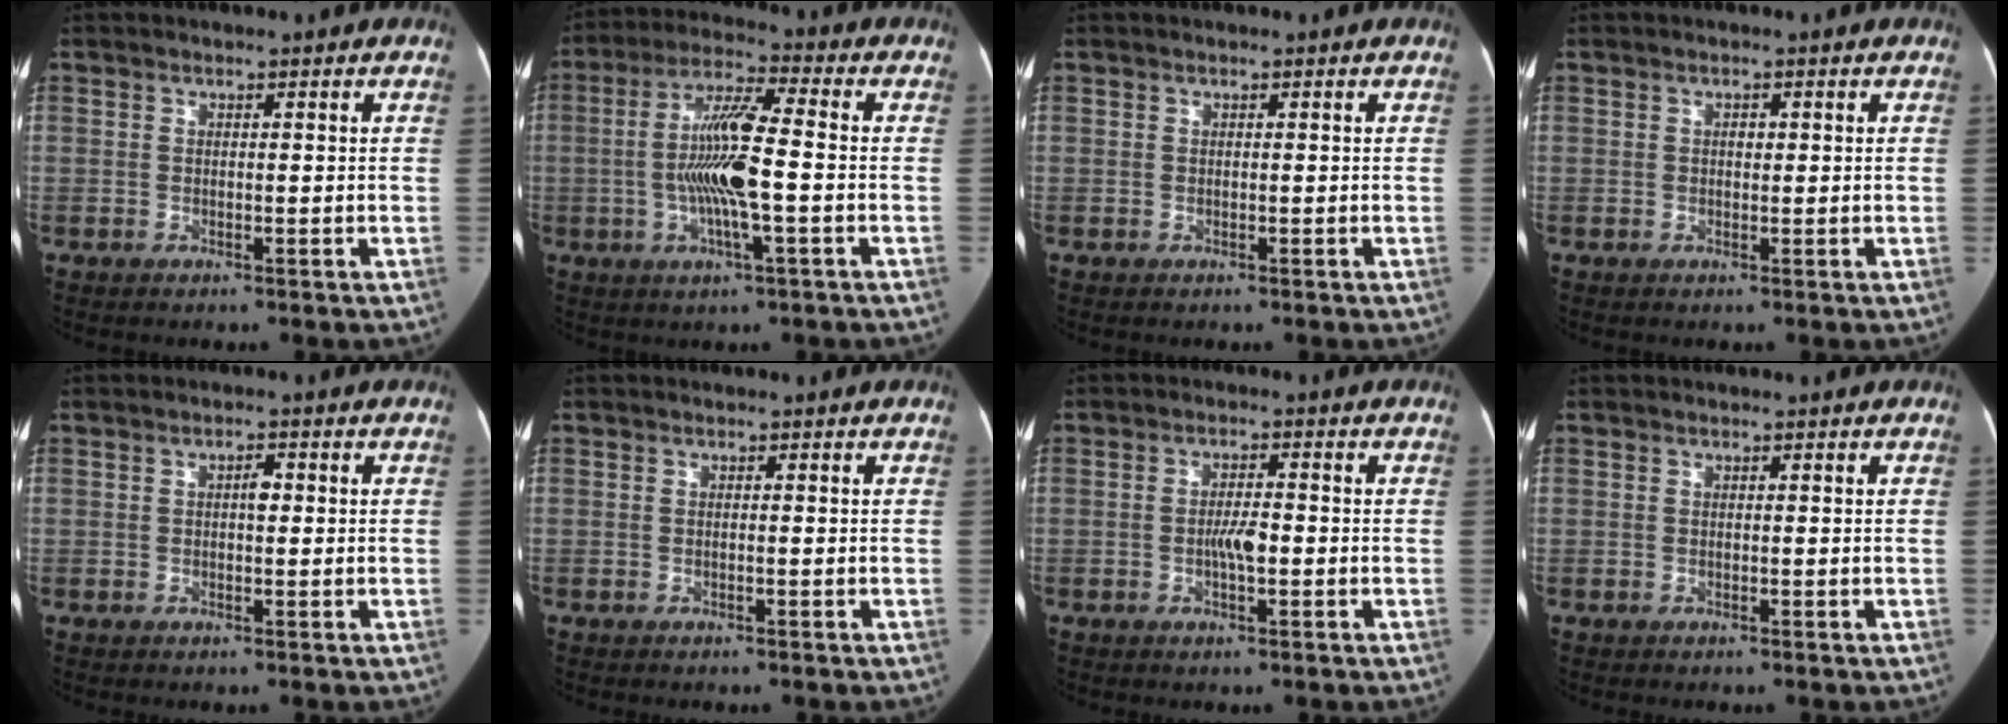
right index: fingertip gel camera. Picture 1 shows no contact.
{"total": 11.2, "force": [-1.5, 1.1, 11.0], "torque": [-0.214, 0.006, -0.032]}
{"total": 0.0}
{"total": 1.1, "force": [0.2, 0.7, 0.8], "torque": [-0.011, 0.003, 0.002]}
{"total": 1.8, "force": [0.2, 0.8, 1.6], "torque": [-0.025, 0.006, 0.002]}
{"total": 0.0}
{"total": 3.3, "force": [-0.7, 0.8, 3.1], "torque": [-0.056, 0.004, -0.012]}
{"total": 0.0}